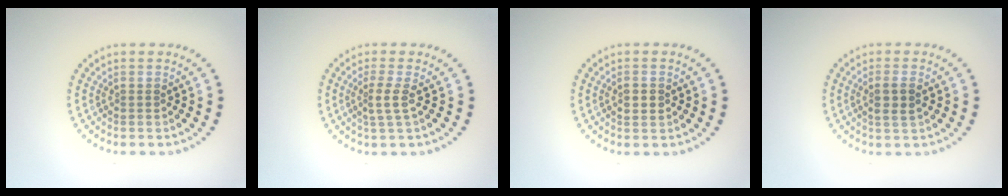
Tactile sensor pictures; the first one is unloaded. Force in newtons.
{"total": 1.8, "press": 1.3, "slide": 1.3}
{"total": 1.4, "press": 1.4, "slide": 0.2}
{"total": 1.9, "press": 1.8, "slide": 0.7}